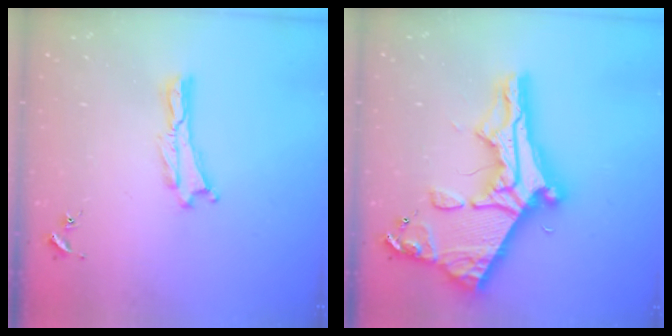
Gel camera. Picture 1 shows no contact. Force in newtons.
{"total": 14.3, "press": 14.3, "slide": 1.2}